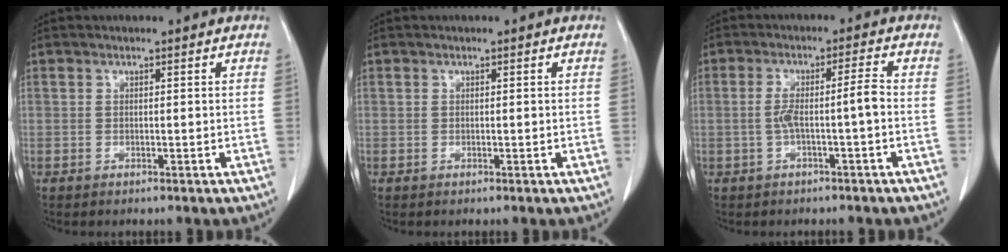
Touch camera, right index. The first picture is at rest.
{"total": 0.0}
{"total": 4.6, "force": [-1.0, -0.2, 4.5], "torque": [-0.088, 0.017, -0.012]}